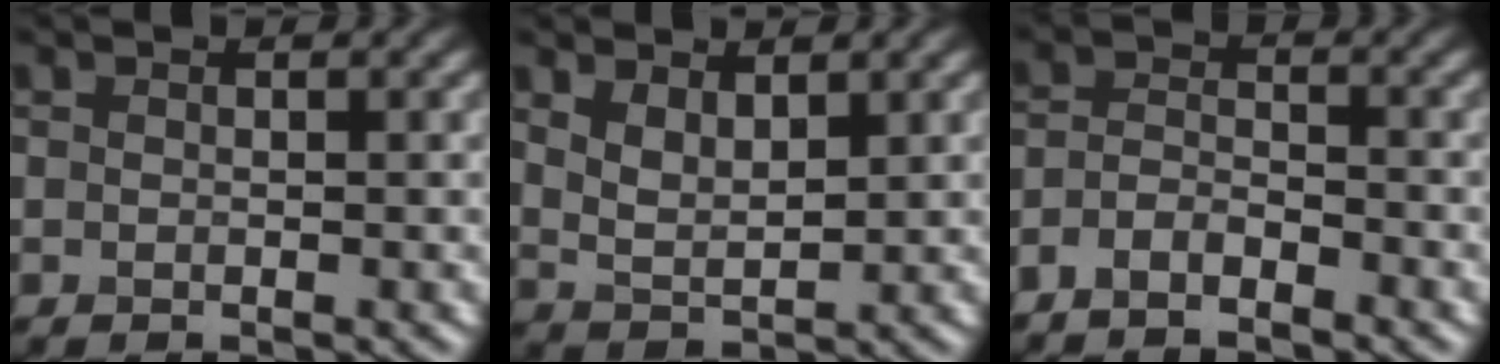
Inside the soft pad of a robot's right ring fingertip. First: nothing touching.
{"total": 2.9, "force": [1.8, 1.3, 1.8], "torque": [-0.041, -0.006, 0.039]}
{"total": 2.6, "force": [-2.0, 0.7, 1.4], "torque": [-0.031, 0.001, -0.046]}